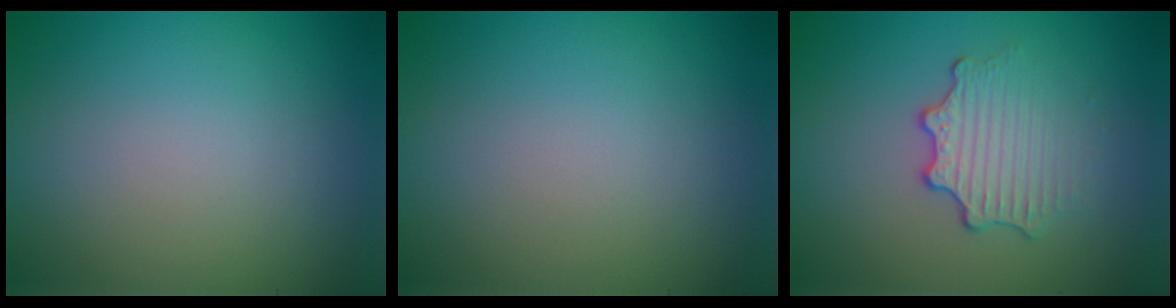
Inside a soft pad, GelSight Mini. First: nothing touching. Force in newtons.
{"total": 0.0}
{"total": 3.2, "press": 2.5, "slide": 1.9}